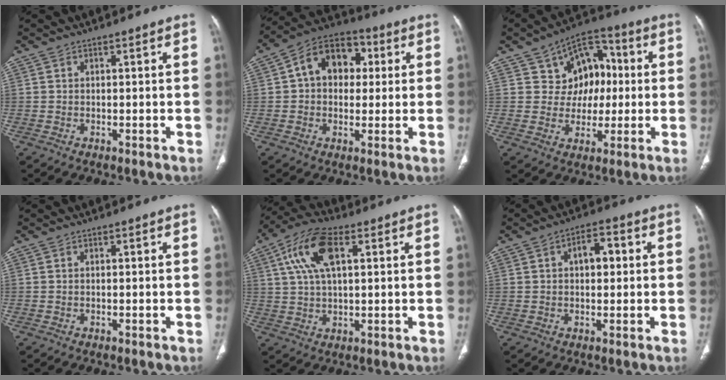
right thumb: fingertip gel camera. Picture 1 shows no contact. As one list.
[{"total": 12.2, "force": [2.3, 9.1, 7.9], "torque": [-0.084, 0.019, 0.025]}, {"total": 11.6, "force": [1.9, 9.7, 6.1], "torque": [-0.025, 0.018, 0.027]}, {"total": 0.0}, {"total": 11.6, "force": [4.1, 5.3, 9.5], "torque": [-0.193, 0.014, 0.075]}, {"total": 5.7, "force": [1.2, 3.2, 4.6], "torque": [-0.059, 0.013, 0.013]}]